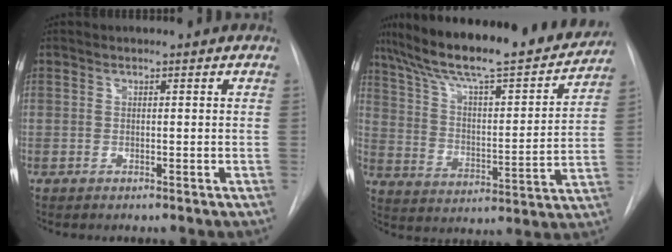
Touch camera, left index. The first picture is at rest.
{"total": 25.9, "force": [22.2, 4.0, 12.7], "torque": [-0.212, -0.017, 0.320]}